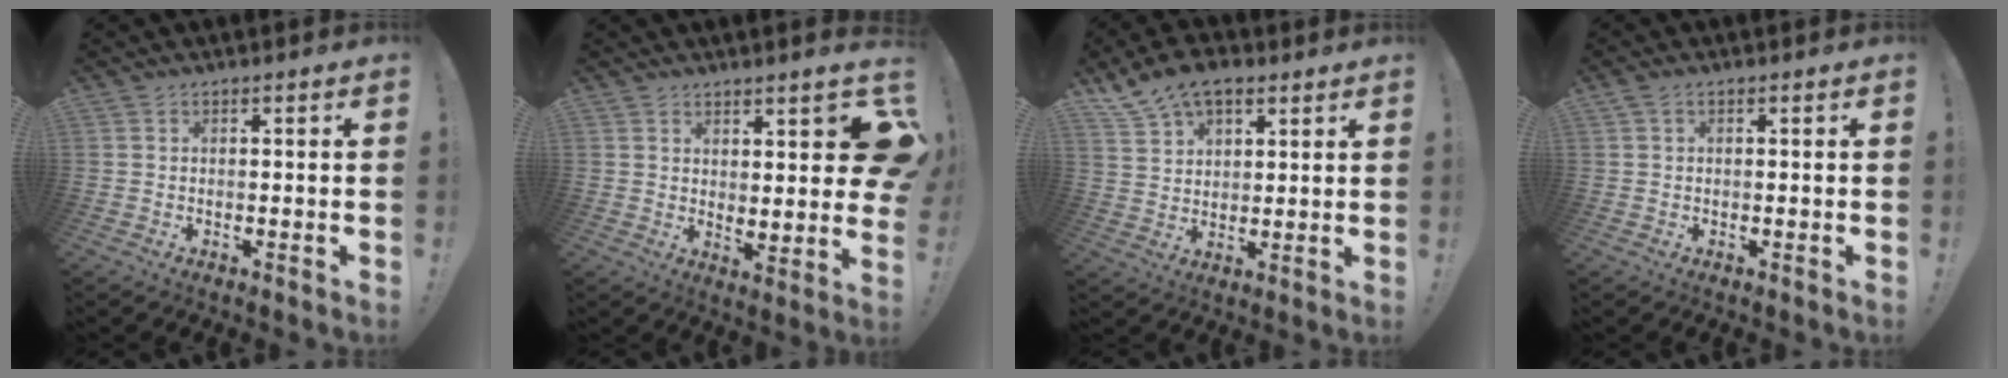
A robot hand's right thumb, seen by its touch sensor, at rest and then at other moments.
{"total": 8.6, "force": [5.5, 3.1, 5.9], "torque": [-0.065, -0.051, 0.102]}
{"total": 10.4, "force": [7.1, 5.9, 4.8], "torque": [-0.082, -0.033, 0.137]}
{"total": 1.3, "force": [0.4, 0.9, 0.9], "torque": [-0.023, 0.004, 0.009]}